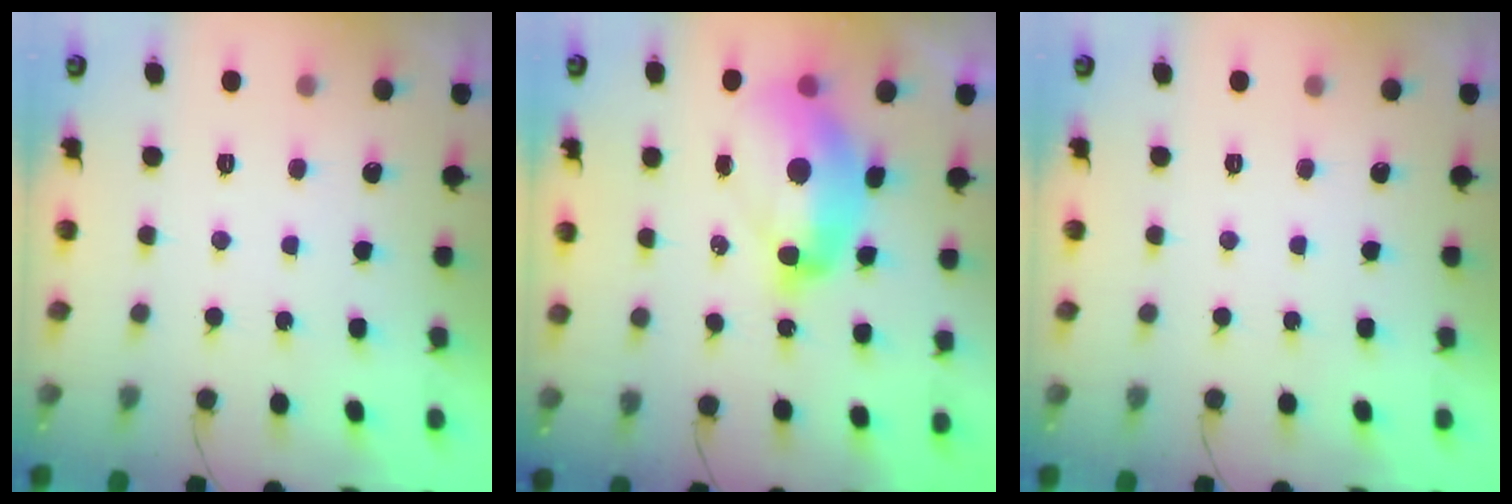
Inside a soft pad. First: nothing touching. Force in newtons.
{"total": 14.0, "press": 14.0, "slide": 1.2}
{"total": 0.0}